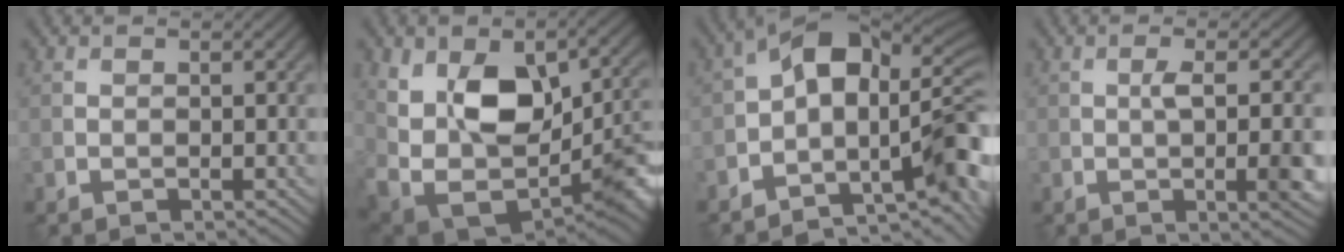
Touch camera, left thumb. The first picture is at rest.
{"total": 15.4, "force": [1.7, 9.3, 12.2], "torque": [-0.195, -0.034, 0.044]}
{"total": 13.8, "force": [-1.1, 7.8, 11.4], "torque": [-0.147, 0.013, -0.019]}
{"total": 5.8, "force": [-0.4, 1.3, 5.6], "torque": [-0.090, -0.002, -0.003]}